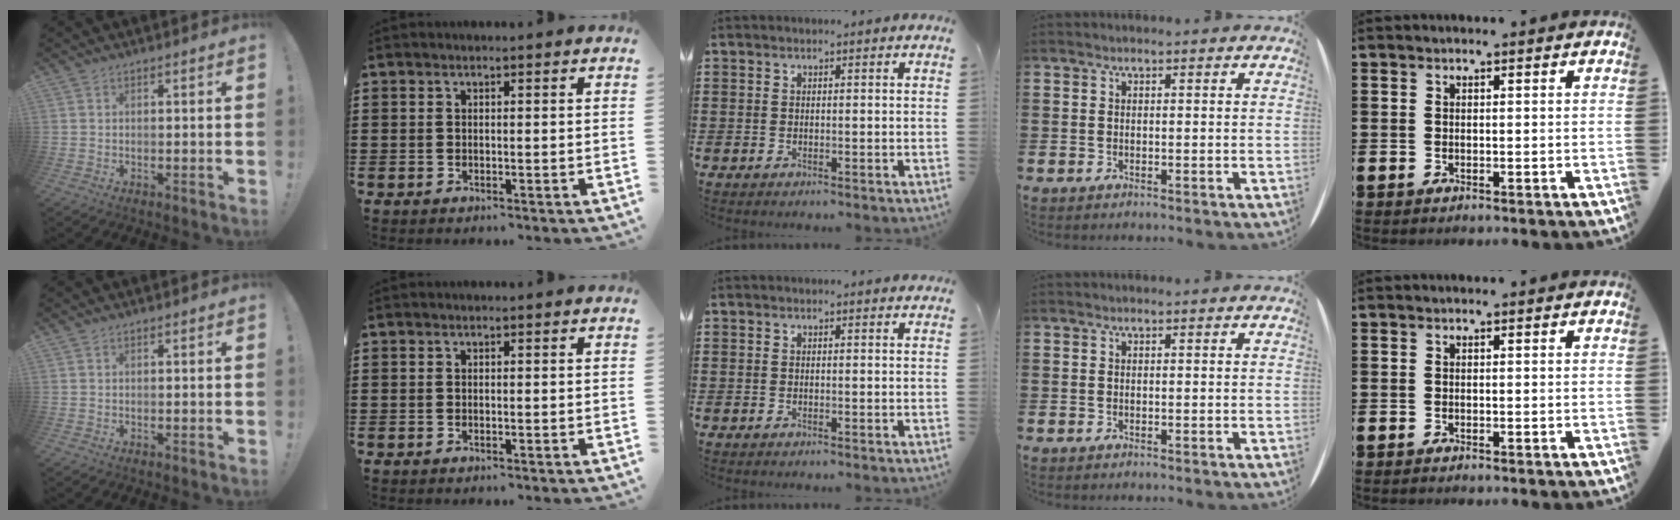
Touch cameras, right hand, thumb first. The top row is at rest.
{}